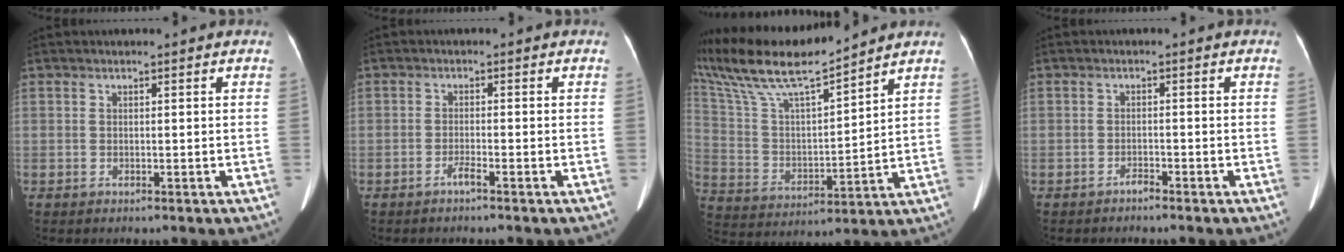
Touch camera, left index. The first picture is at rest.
{"total": 1.4, "force": [-1.1, -0.2, 0.8], "torque": [-0.016, -0.003, -0.023]}
{"total": 17.4, "force": [15.2, 1.1, 8.3], "torque": [-0.179, 0.019, 0.292]}
{"total": 1.1, "force": [-1.1, 0.0, 0.2], "torque": [-0.003, -0.003, -0.018]}